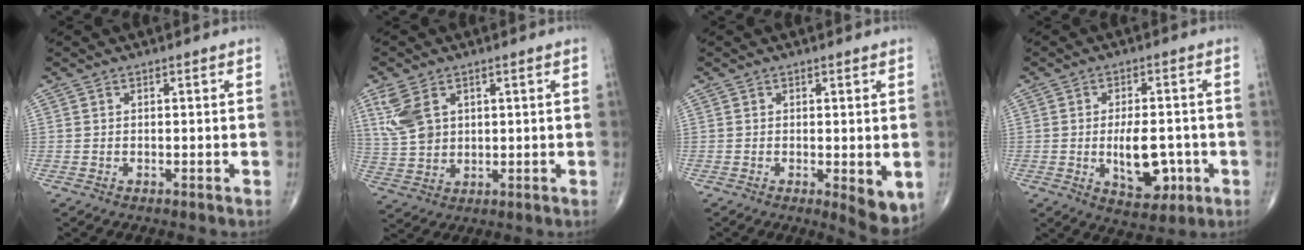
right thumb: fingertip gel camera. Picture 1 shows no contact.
{"total": 7.9, "force": [3.2, 5.2, 5.0], "torque": [-0.105, -0.006, 0.076]}
{"total": 5.6, "force": [-1.0, 2.0, 5.1], "torque": [-0.061, -0.016, -0.011]}
{"total": 9.8, "force": [-2.0, 5.2, 8.0], "torque": [-0.100, 0.003, -0.019]}